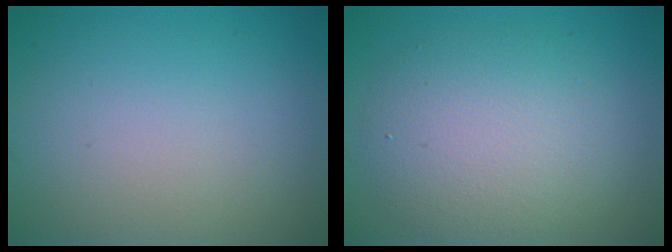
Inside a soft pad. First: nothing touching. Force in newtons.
{"total": 5.9, "press": 5.9, "slide": 0.3}